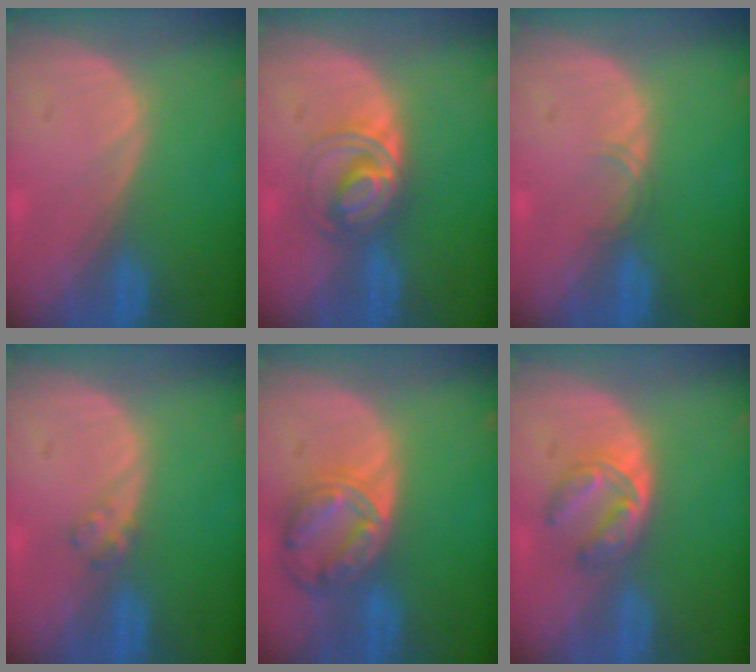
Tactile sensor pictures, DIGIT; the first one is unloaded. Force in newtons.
{"total": 6.0, "press": 5.6, "slide": 2.2}
{"total": 1.1, "press": 1.1, "slide": 0.1}
{"total": 1.6, "press": 1.6, "slide": 0.2}
{"total": 8.2, "press": 7.0, "slide": 4.3}
{"total": 5.2, "press": 4.8, "slide": 2.0}